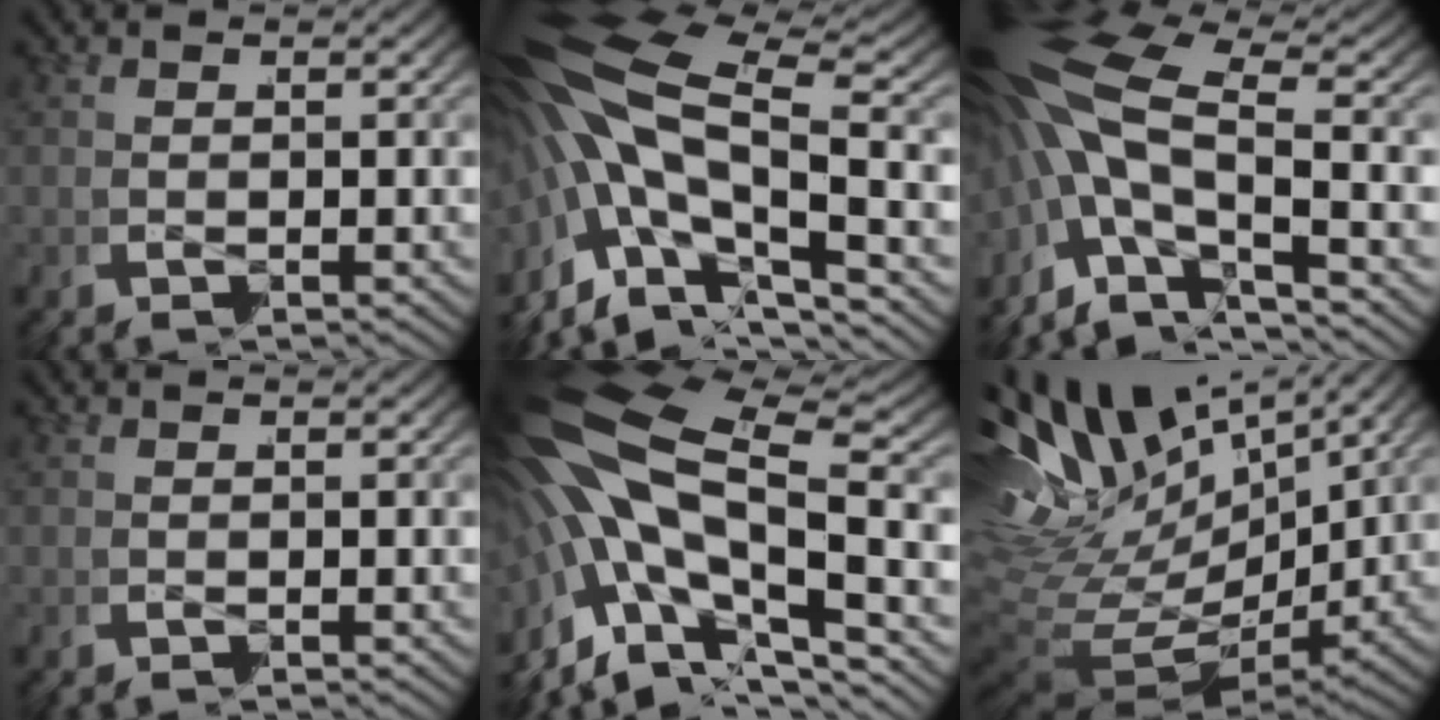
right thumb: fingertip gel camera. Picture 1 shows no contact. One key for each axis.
{"total": 11.5, "fx": -1.5, "fy": 7.0, "fz": 9.0, "tx": -0.200, "ty": -0.022, "tz": -0.017}
{"total": 10.0, "fx": -2.0, "fy": 6.7, "fz": 7.2, "tx": -0.166, "ty": -0.023, "tz": -0.026}
{"total": 0.0}
{"total": 12.8, "fx": -1.5, "fy": 7.9, "fz": 10.0, "tx": -0.212, "ty": -0.024, "tz": -0.018}
{"total": 12.9, "fx": 2.0, "fy": 9.5, "fz": 8.5, "tx": -0.208, "ty": -0.032, "tz": 0.044}